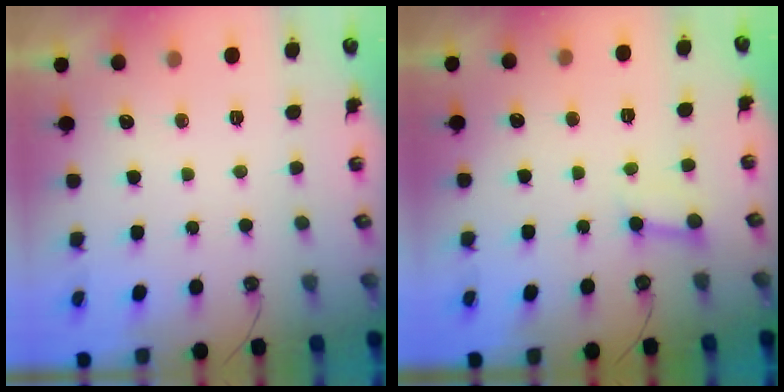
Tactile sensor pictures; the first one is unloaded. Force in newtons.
{"total": 2.7, "press": 2.7, "slide": 0.2}